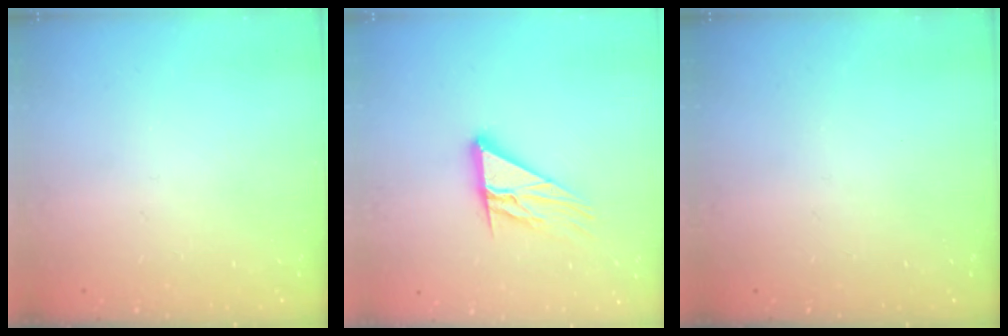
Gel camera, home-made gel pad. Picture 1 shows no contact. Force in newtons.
{"total": 11.7, "press": 11.7, "slide": 0.9}
{"total": 0.0}